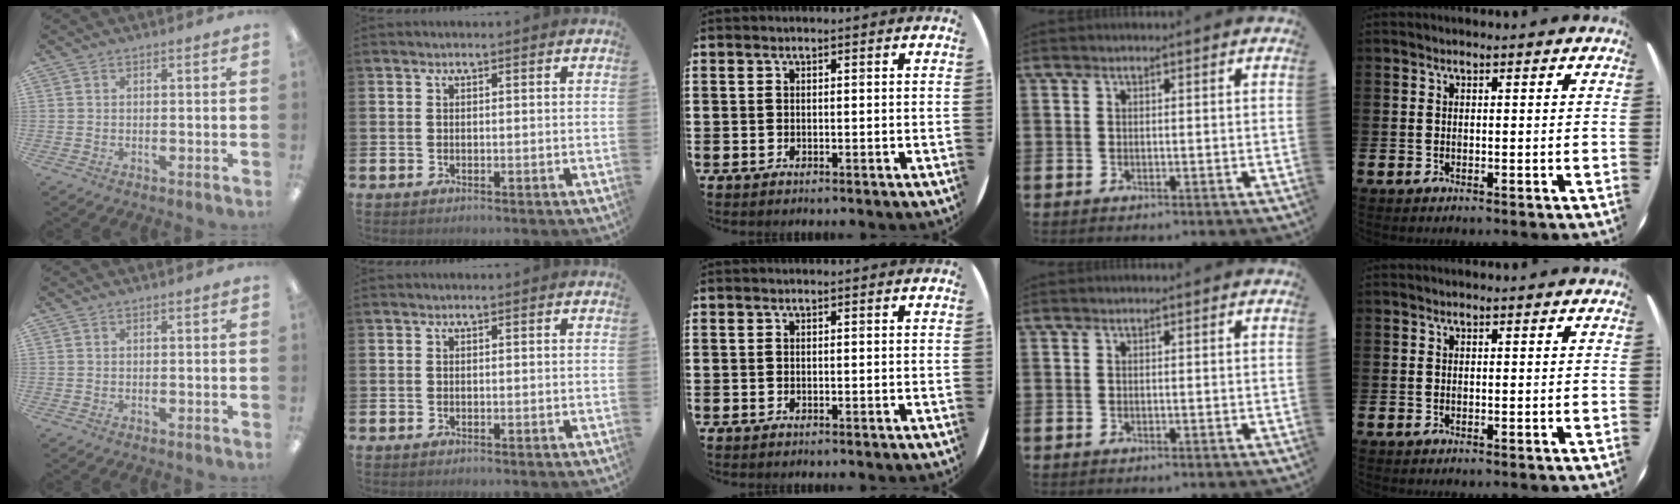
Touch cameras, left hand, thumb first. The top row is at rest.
{}